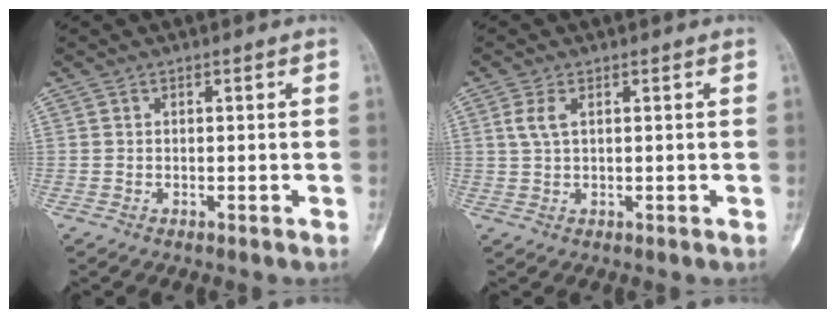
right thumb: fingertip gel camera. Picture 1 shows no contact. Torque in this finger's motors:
{"motor_torque": [-0.29, -0.22, 0.57, 0.22, 0.09]}